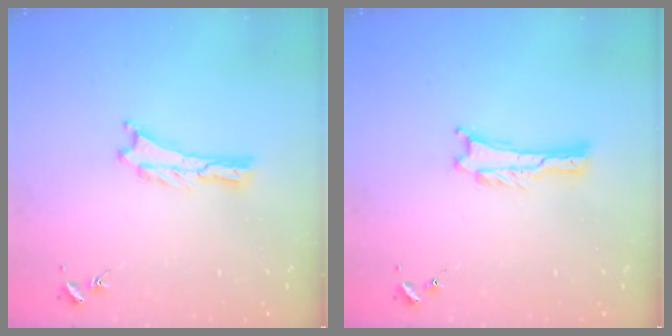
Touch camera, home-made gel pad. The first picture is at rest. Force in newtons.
{"total": 0.0}